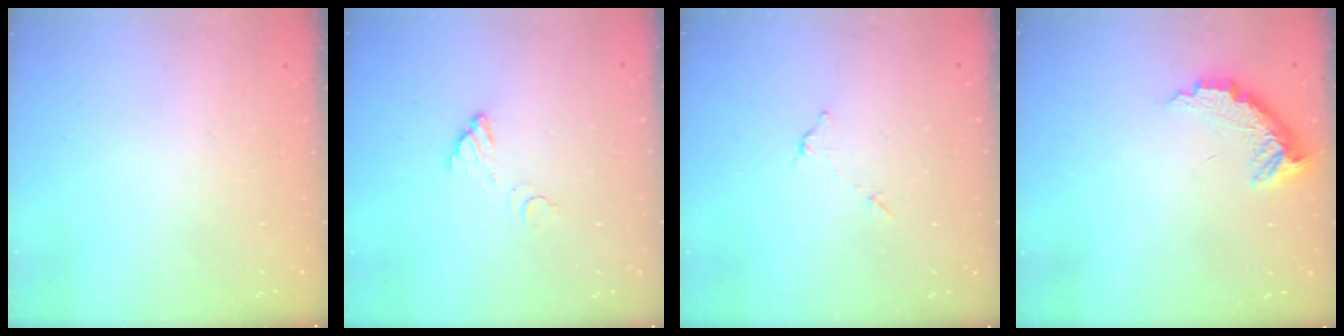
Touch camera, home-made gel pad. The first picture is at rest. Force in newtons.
{"total": 3.6, "press": 3.6, "slide": 0.3}
{"total": 5.4, "press": 5.4, "slide": 0.2}
{"total": 11.1, "press": 11.1, "slide": 0.3}